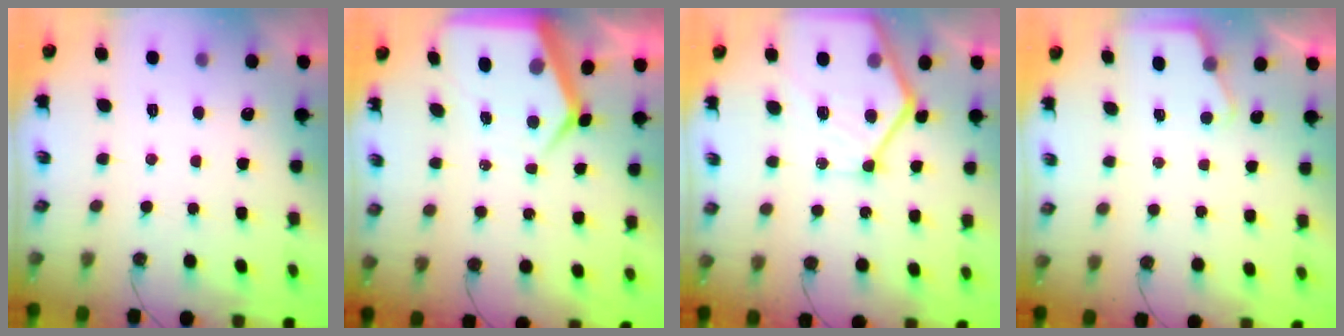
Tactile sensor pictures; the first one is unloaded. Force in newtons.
{"total": 7.6, "press": 7.6, "slide": 0.8}
{"total": 18.1, "press": 18.0, "slide": 1.6}
{"total": 2.7, "press": 2.7, "slide": 0.4}